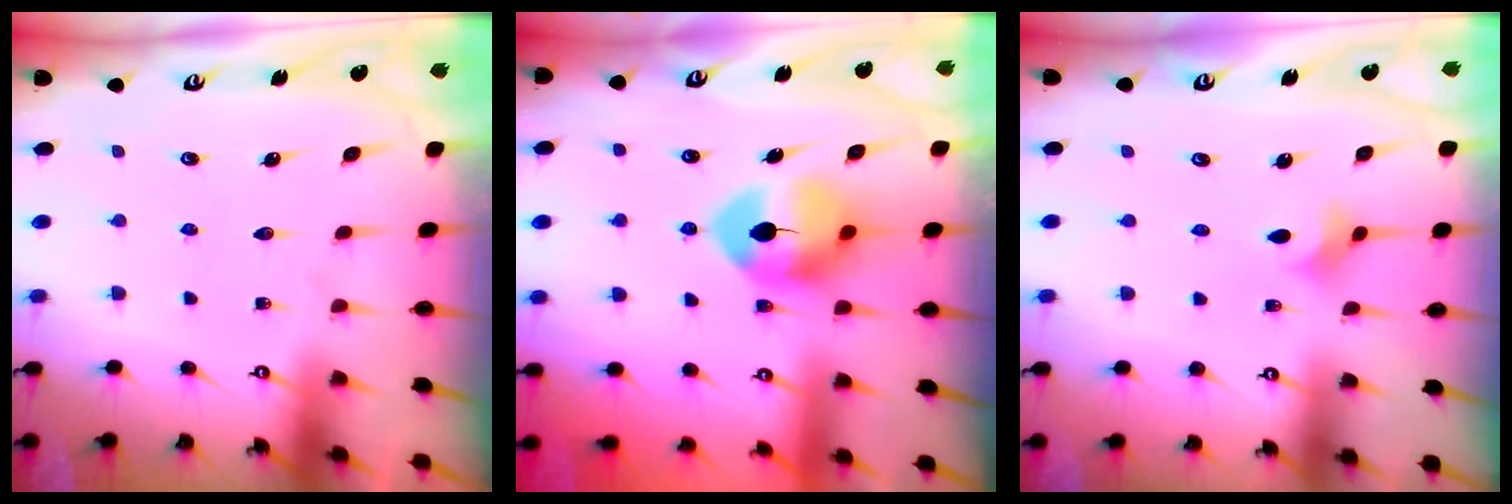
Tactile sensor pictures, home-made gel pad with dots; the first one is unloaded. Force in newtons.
{"total": 9.7, "press": 9.7, "slide": 0.5}
{"total": 2.2, "press": 2.2, "slide": 0.5}